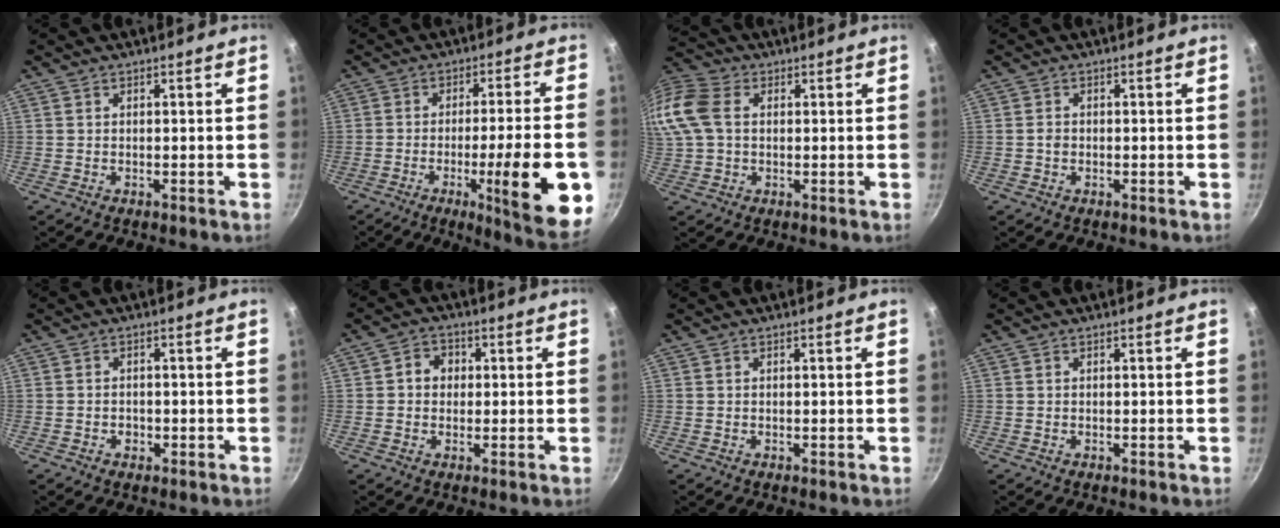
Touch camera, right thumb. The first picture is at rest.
{"total": 17.5, "force": [-5.4, 2.7, 16.4], "torque": [-0.217, 0.014, -0.072]}
{"total": 17.1, "force": [2.8, 12.8, 11.0], "torque": [-0.269, 0.040, 0.043]}
{"total": 1.3, "force": [-0.2, 1.1, 0.7], "torque": [-0.011, 0.005, -0.003]}
{"total": 1.8, "force": [-0.7, 1.4, 0.9], "torque": [-0.012, 0.007, -0.010]}
{"total": 4.4, "force": [0.5, 3.8, 2.1], "torque": [-0.012, 0.007, 0.001]}
{"total": 0.0}
{"total": 0.0}